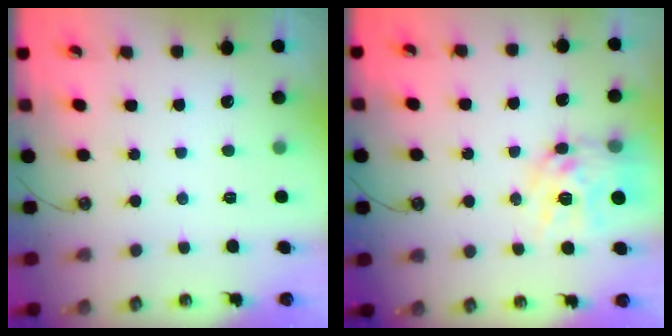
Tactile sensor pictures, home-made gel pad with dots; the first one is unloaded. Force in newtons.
{"total": 14.0, "press": 13.9, "slide": 1.3}